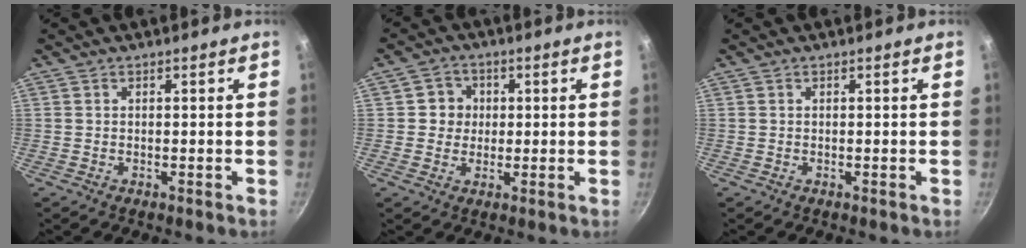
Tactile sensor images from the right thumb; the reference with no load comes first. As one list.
[{"total": 4.7, "force": [0.6, 4.5, 1.2], "torque": [0.017, 0.004, 0.003]}, {"total": 0.0}]